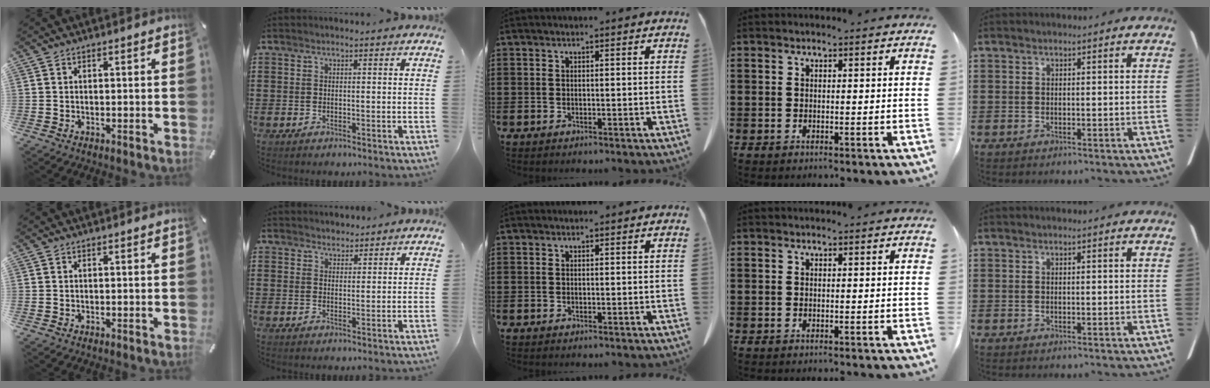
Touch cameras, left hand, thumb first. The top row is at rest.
{"index": {"total": 1.7, "force": [1.5, 0.6, -0.1], "torque": [-0.002, 0.003, 0.030]}}